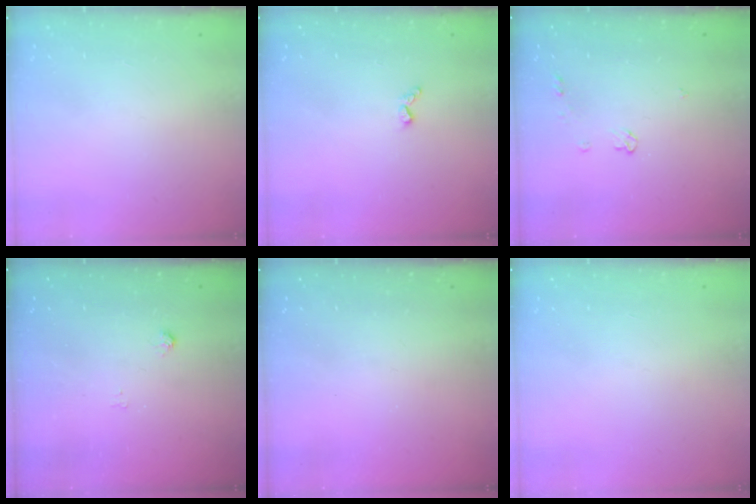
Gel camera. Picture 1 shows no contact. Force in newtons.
{"total": 3.9, "press": 3.8, "slide": 0.7}
{"total": 3.6, "press": 3.6, "slide": 0.8}
{"total": 5.6, "press": 5.6, "slide": 0.7}
{"total": 0.0}
{"total": 0.0}